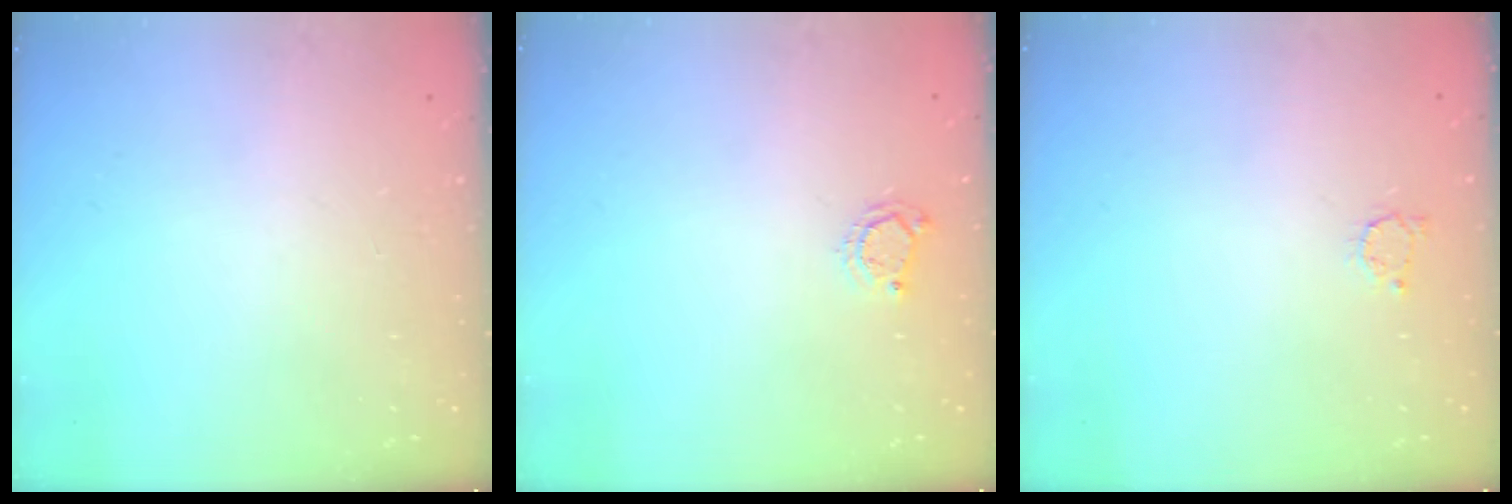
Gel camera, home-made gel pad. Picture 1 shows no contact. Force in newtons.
{"total": 4.0, "press": 3.9, "slide": 0.5}
{"total": 2.5, "press": 2.5, "slide": 0.4}